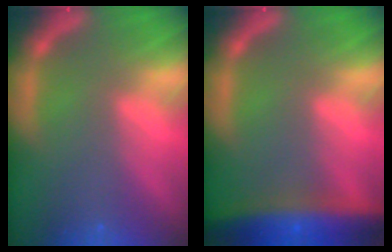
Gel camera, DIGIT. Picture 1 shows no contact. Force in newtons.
{"total": 10.0}